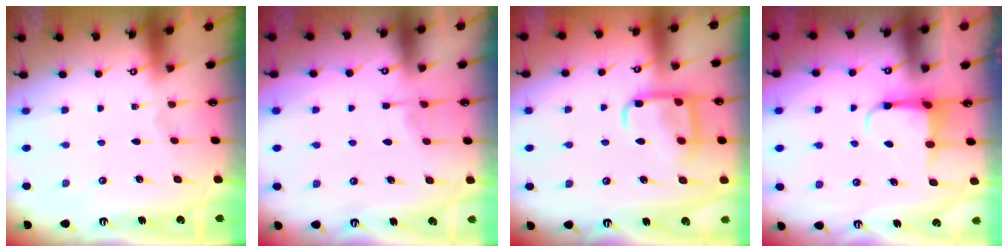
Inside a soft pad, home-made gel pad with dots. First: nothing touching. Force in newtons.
{"total": 3.0, "press": 3.0, "slide": 0.5}
{"total": 12.3, "press": 12.2, "slide": 1.3}
{"total": 4.0, "press": 4.0, "slide": 0.4}